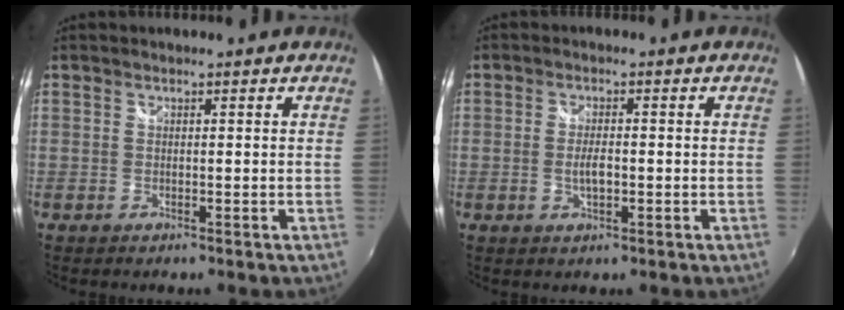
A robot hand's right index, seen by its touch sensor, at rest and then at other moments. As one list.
[{"total": 3.1, "force": [-0.6, 1.2, 2.7], "torque": [-0.051, -0.003, -0.011]}]